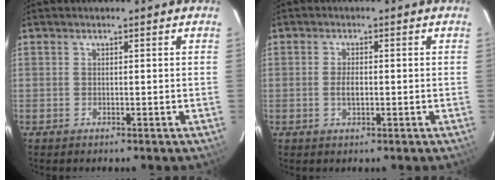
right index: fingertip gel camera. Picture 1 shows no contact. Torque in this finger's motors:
{"motor_torque": [0.45, -0.38, 0.36, 0.06]}